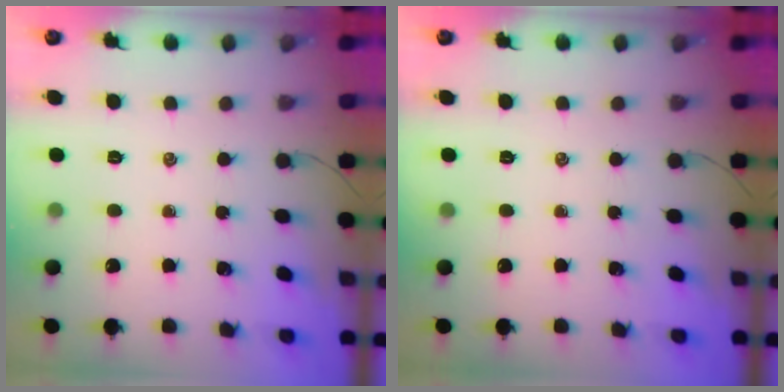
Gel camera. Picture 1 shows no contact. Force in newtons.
{"total": 0.0}